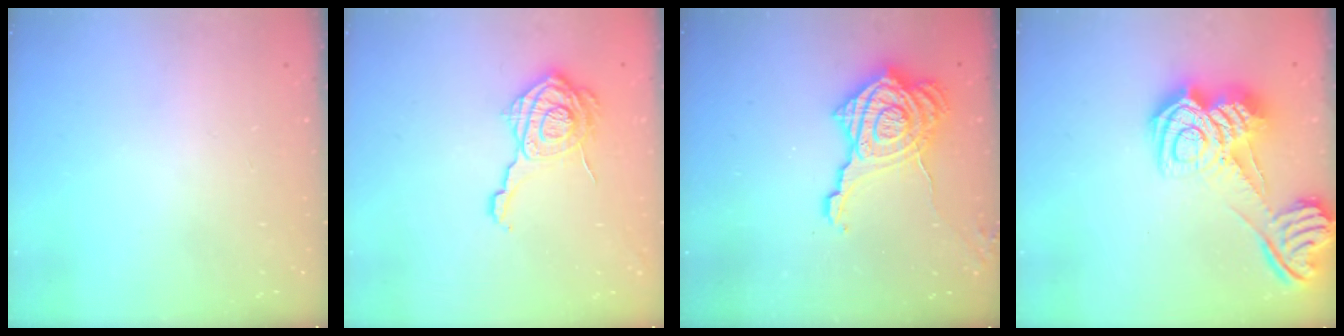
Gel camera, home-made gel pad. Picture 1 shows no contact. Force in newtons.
{"total": 16.0, "press": 16.0, "slide": 0.8}
{"total": 20.6, "press": 20.5, "slide": 1.8}
{"total": 16.8, "press": 16.8, "slide": 0.9}